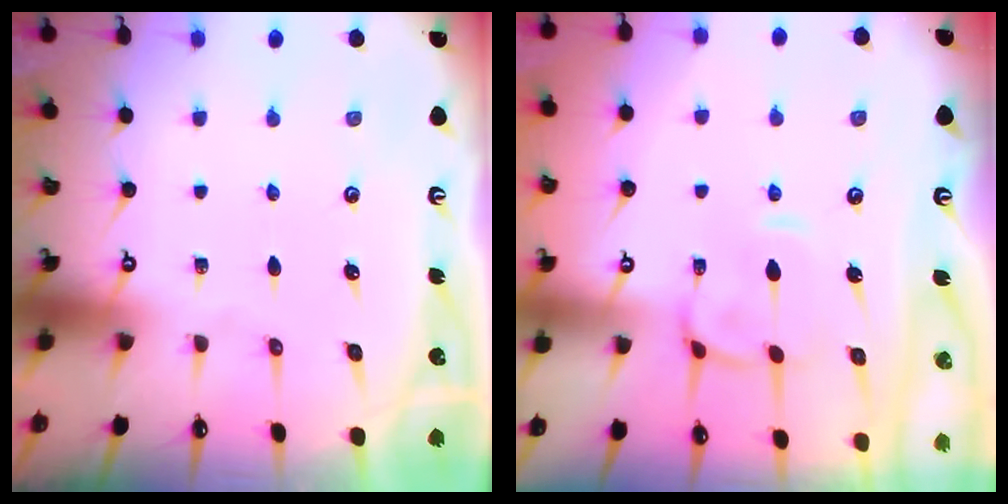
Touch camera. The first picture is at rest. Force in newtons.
{"total": 2.4, "press": 2.2, "slide": 1.1}